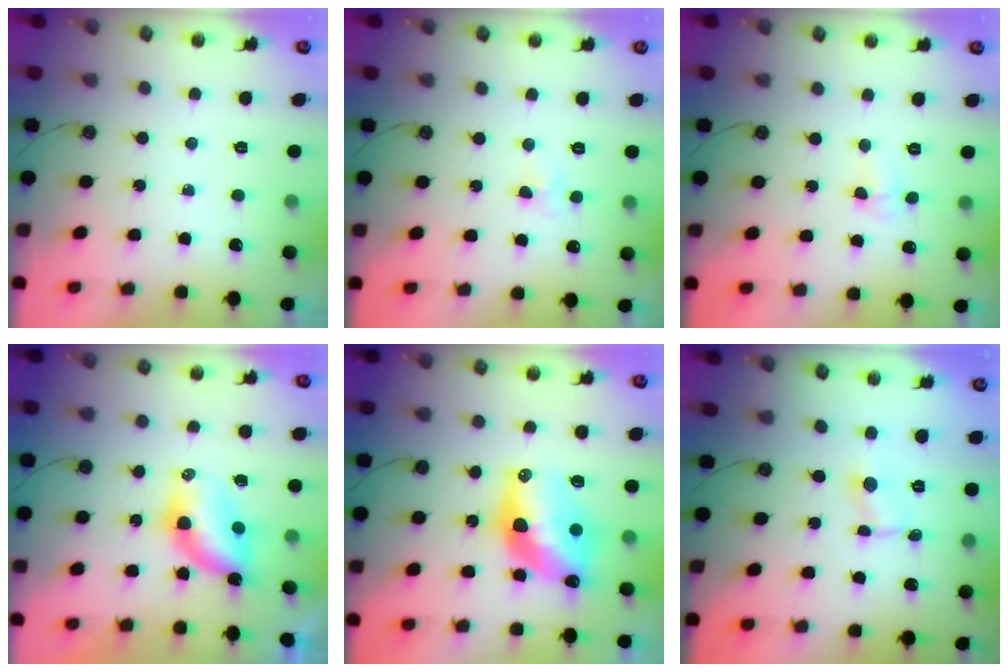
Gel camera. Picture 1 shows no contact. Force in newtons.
{"total": 3.6, "press": 3.5, "slide": 0.4}
{"total": 4.0, "press": 2.2, "slide": 3.4}
{"total": 6.4, "press": 6.4, "slide": 0.2}
{"total": 14.1, "press": 14.1, "slide": 1.2}
{"total": 0.7, "press": 0.7, "slide": 0.1}